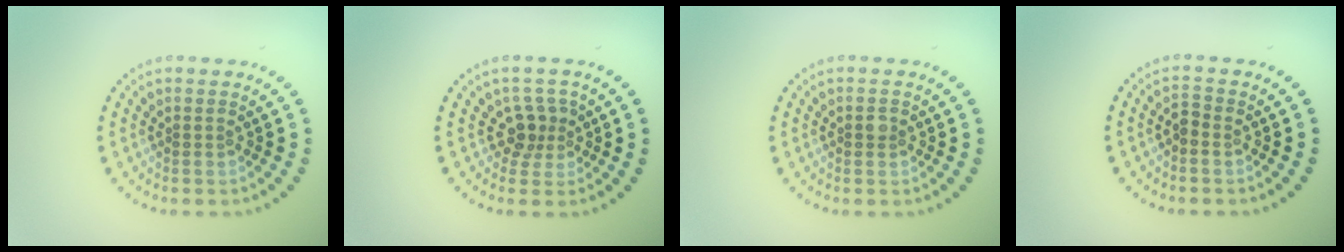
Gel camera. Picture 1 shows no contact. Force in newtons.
{"total": 2.4, "press": 1.8, "slide": 1.5}
{"total": 1.0, "press": 1.0, "slide": 0.1}
{"total": 1.0, "press": 0.9, "slide": 0.4}